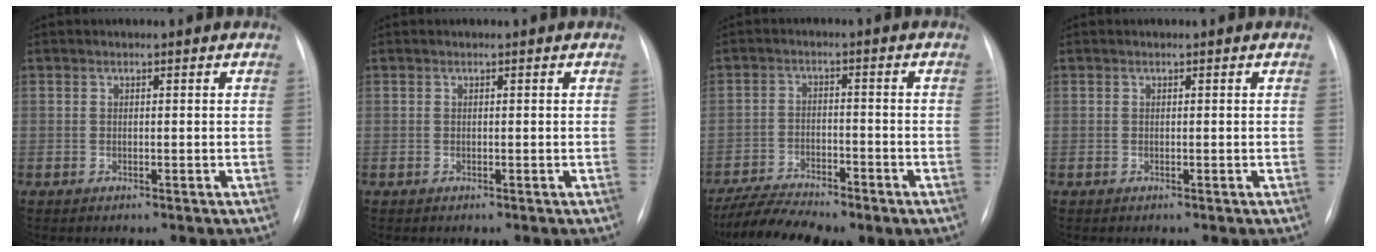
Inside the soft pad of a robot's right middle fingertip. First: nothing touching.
{"total": 0.0}
{"total": 9.1, "force": [-6.8, 2.1, 5.7], "torque": [-0.107, -0.009, -0.118]}
{"total": 0.0}